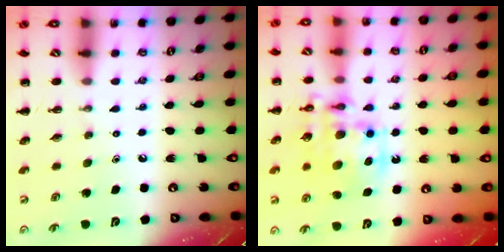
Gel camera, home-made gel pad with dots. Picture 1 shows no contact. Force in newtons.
{"total": 13.2, "press": 13.0, "slide": 2.3}